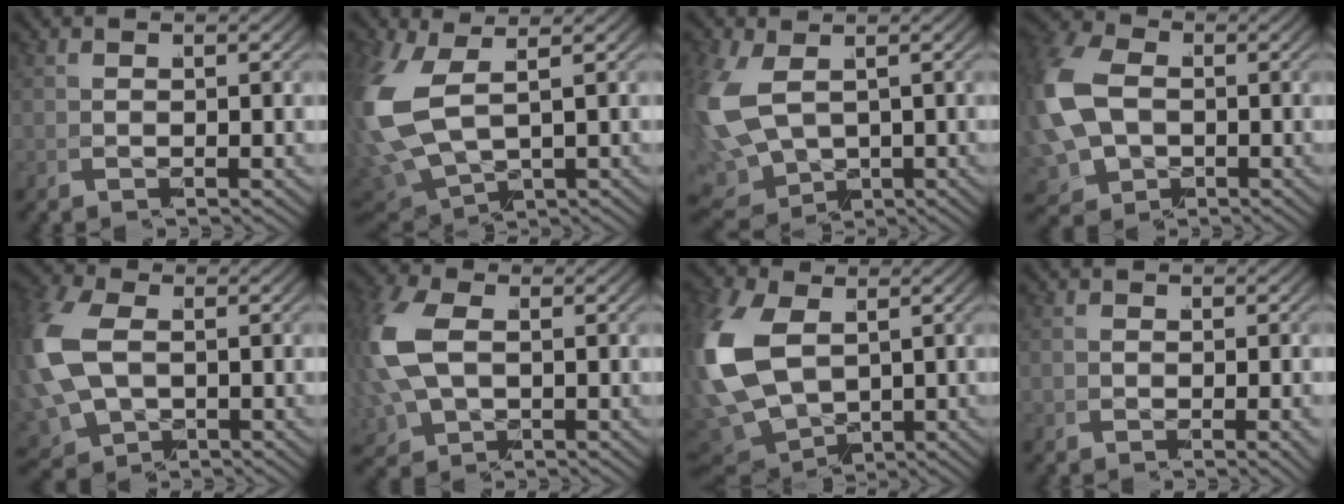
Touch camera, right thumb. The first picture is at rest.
{"total": 9.4, "force": [0.7, 6.3, 7.0], "torque": [-0.209, -0.045, 0.051]}
{"total": 9.2, "force": [-0.7, 7.1, 5.8], "torque": [-0.170, -0.054, 0.024]}
{"total": 9.3, "force": [-0.3, 7.3, 5.7], "torque": [-0.160, -0.046, 0.022]}
{"total": 8.3, "force": [-0.3, 6.4, 5.3], "torque": [-0.157, -0.049, 0.028]}
{"total": 6.8, "force": [0.4, 5.0, 4.6], "torque": [-0.141, -0.034, 0.037]}
{"total": 11.4, "force": [0.7, 8.6, 7.5], "torque": [-0.211, -0.046, 0.042]}
{"total": 1.1, "force": [-0.4, 0.7, 0.7], "torque": [-0.011, -0.003, -0.008]}